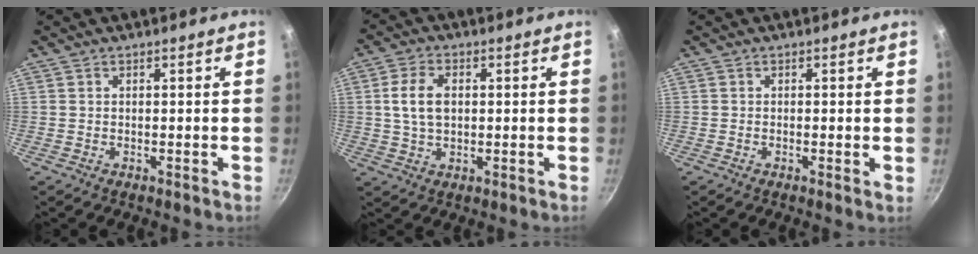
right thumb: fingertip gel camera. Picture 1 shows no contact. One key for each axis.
{"total": 6.8, "fx": 0.8, "fy": 4.3, "fz": 5.2, "tx": -0.090, "ty": 0.008, "tz": 0.014}
{"total": 0.5, "fx": 0.0, "fy": 0.0, "fz": 0.5, "tx": -0.008, "ty": -0.003, "tz": -0.003}